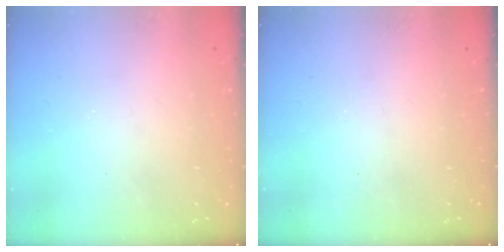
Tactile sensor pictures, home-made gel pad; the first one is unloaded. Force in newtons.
{"total": 0.0}